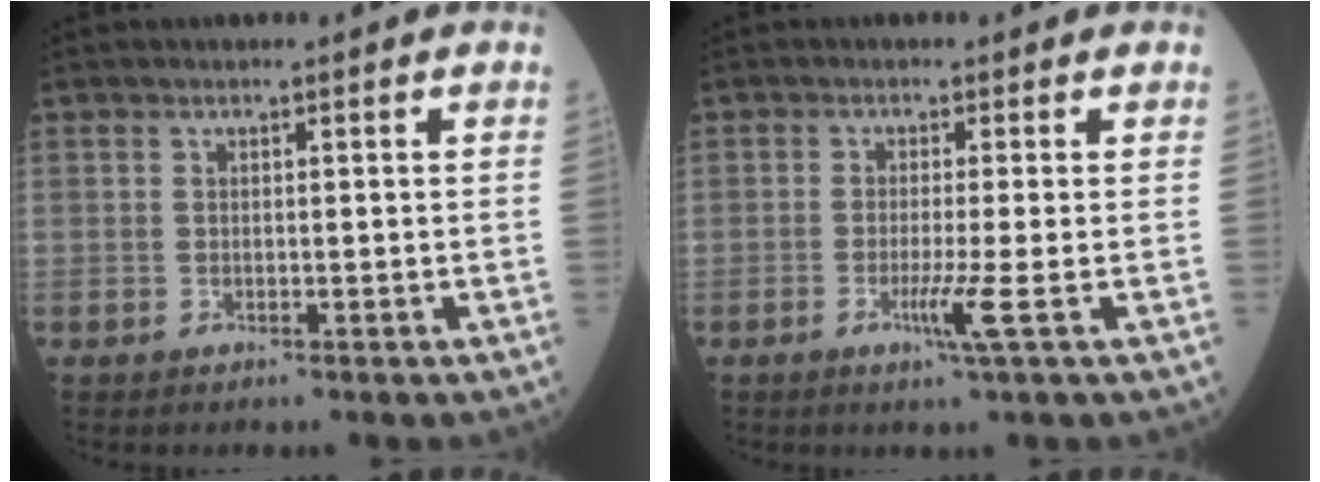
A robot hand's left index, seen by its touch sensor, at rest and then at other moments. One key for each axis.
{"total": 3.5, "fx": -1.3, "fy": -1.0, "fz": 3.1, "tx": -0.067, "ty": -0.011, "tz": -0.026}